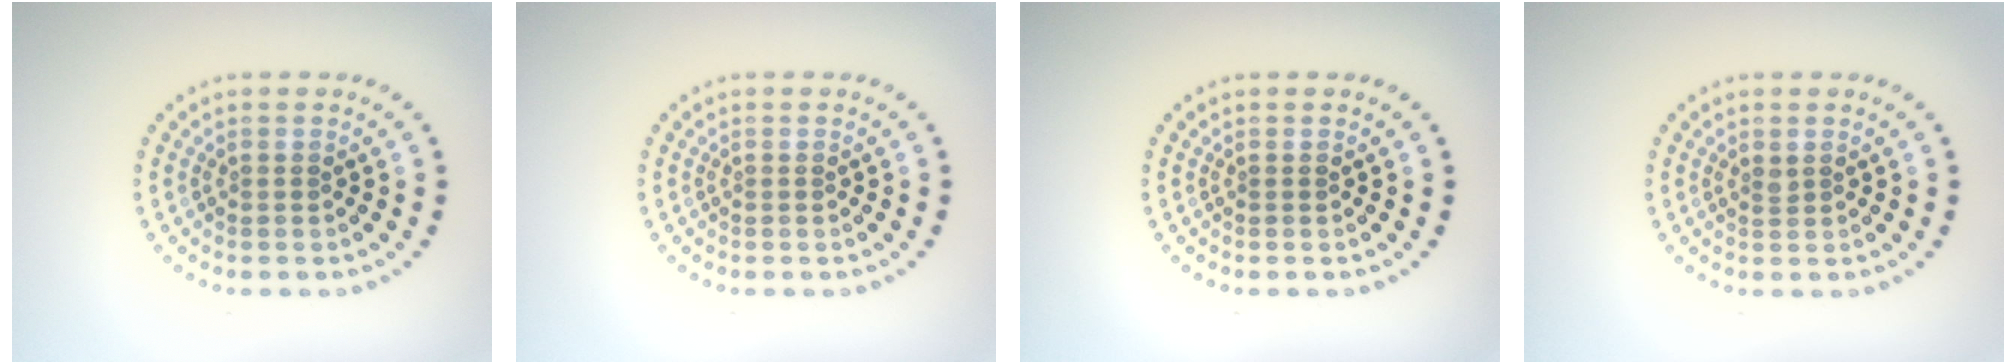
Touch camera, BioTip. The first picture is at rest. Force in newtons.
{"total": 0.0}
{"total": 0.0}
{"total": 0.6, "press": 0.5, "slide": 0.3}